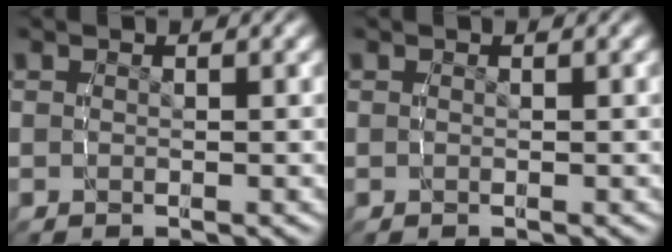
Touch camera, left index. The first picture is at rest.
{"total": 0.0}